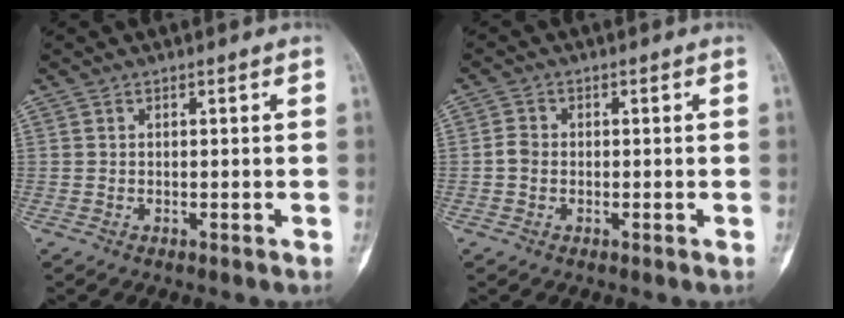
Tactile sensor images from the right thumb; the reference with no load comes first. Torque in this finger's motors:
{"motor_torque": [0.02, 0.36, 0.21, -0.18, 0.03]}